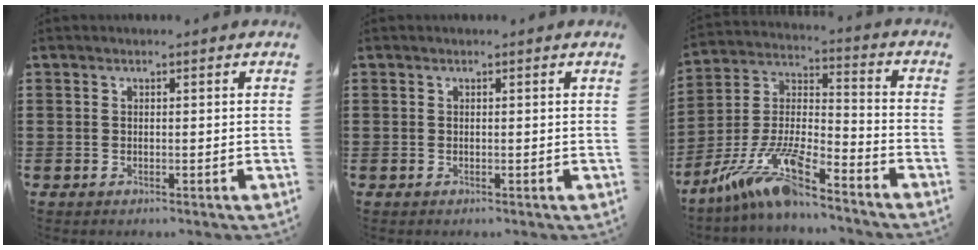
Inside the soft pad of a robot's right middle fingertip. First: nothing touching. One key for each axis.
{"total": 0.0}
{"total": 12.5, "fx": -9.8, "fy": 1.9, "fz": 7.5, "tx": -0.172, "ty": 0.005, "tz": -0.197}